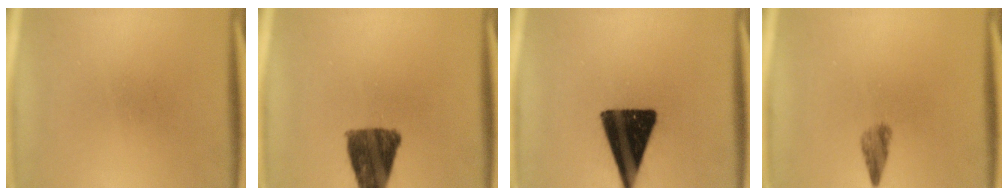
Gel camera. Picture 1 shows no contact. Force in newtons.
{"total": 10.8}
{"total": 18.0}
{"total": 2.2}